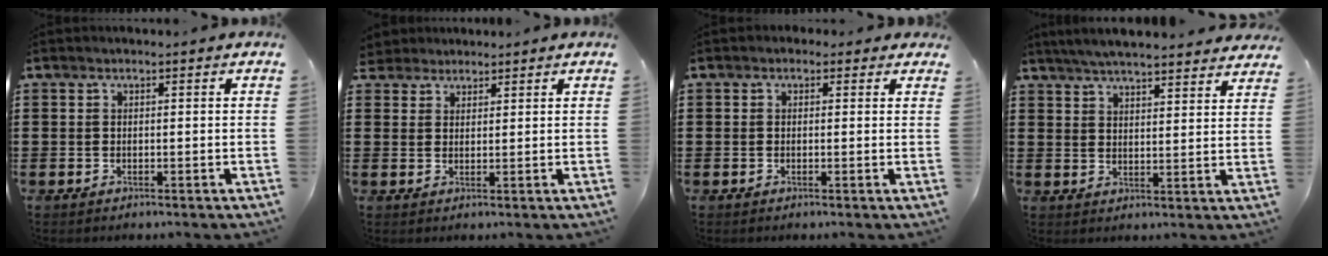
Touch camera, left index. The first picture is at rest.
{"total": 2.2, "force": [1.9, 1.0, -0.2], "torque": [-0.005, 0.009, 0.037]}
{"total": 1.0, "force": [0.2, 0.9, 0.4], "torque": [-0.009, 0.006, 0.002]}
{"total": 5.1, "force": [4.9, -0.2, 1.3], "torque": [-0.040, -0.020, 0.088]}